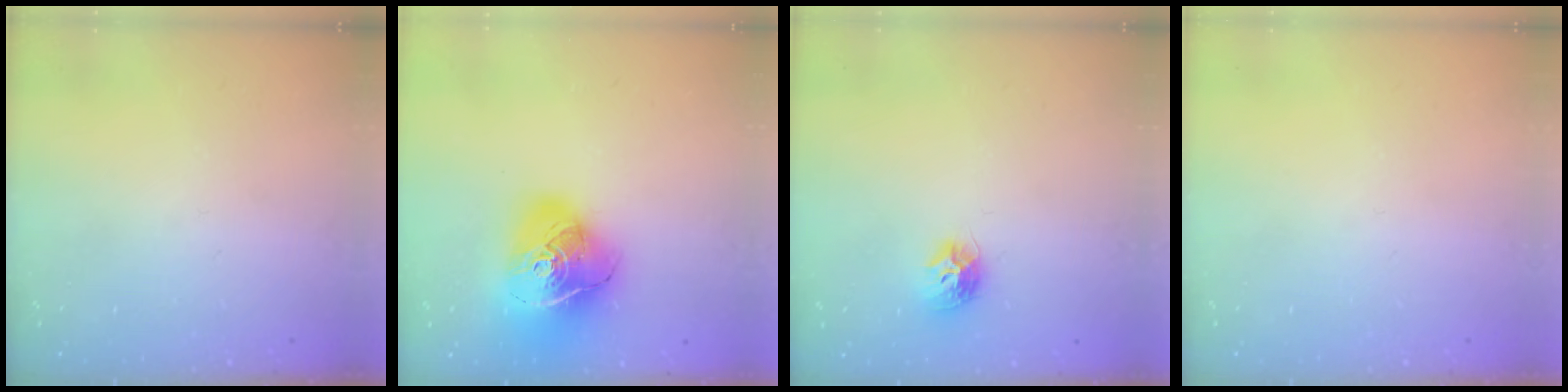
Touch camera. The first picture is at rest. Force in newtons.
{"total": 22.2, "press": 22.0, "slide": 2.8}
{"total": 8.6, "press": 8.5, "slide": 0.1}
{"total": 0.0}